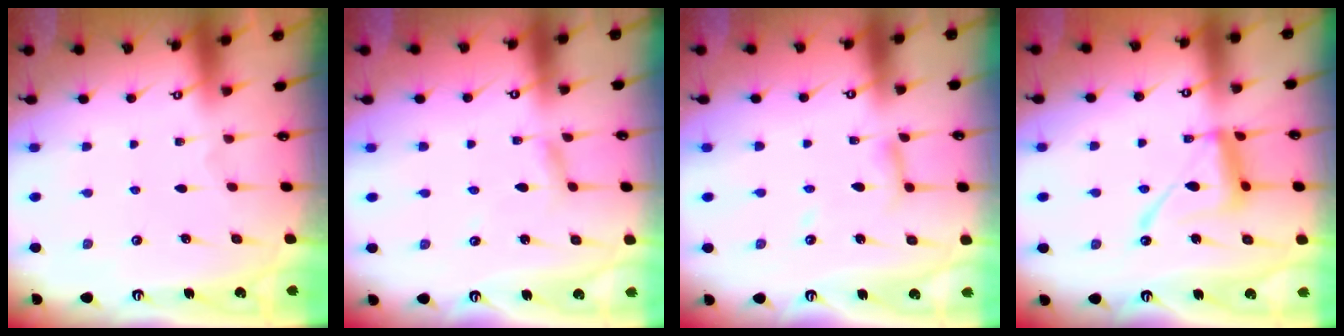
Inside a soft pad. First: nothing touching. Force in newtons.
{"total": 2.6, "press": 2.6, "slide": 0.2}
{"total": 7.8, "press": 7.7, "slide": 0.6}
{"total": 13.6, "press": 13.5, "slide": 1.2}